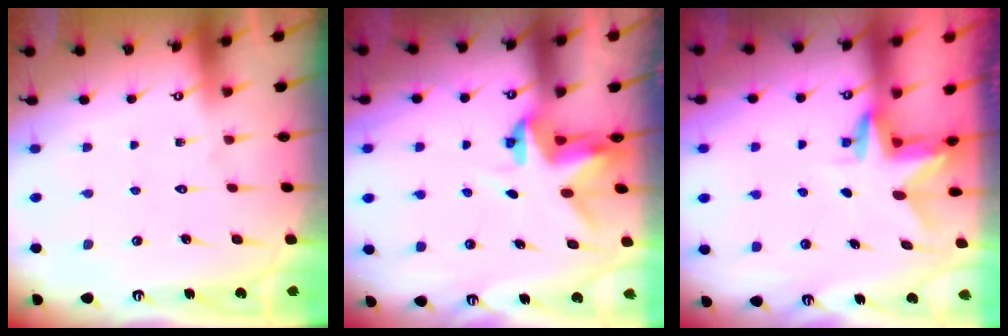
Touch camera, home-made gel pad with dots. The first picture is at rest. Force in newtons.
{"total": 3.9, "press": 3.9, "slide": 0.2}
{"total": 2.9, "press": 2.9, "slide": 0.2}